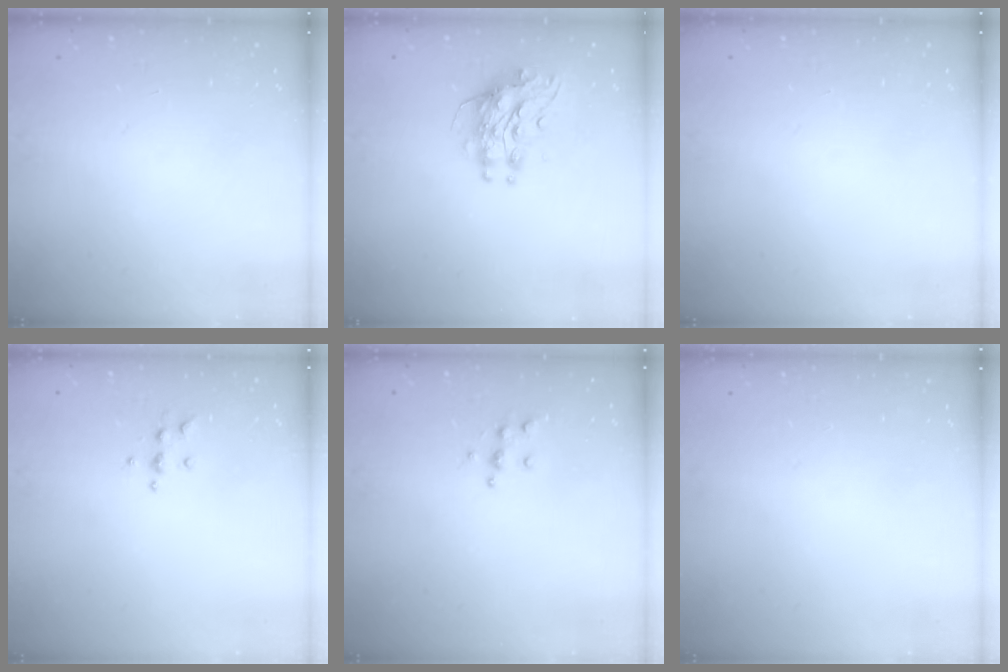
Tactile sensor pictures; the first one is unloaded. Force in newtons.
{"total": 8.9, "press": 8.9, "slide": 0.5}
{"total": 0.0}
{"total": 5.6, "press": 5.6, "slide": 0.7}
{"total": 5.6, "press": 5.6, "slide": 0.5}
{"total": 0.0}